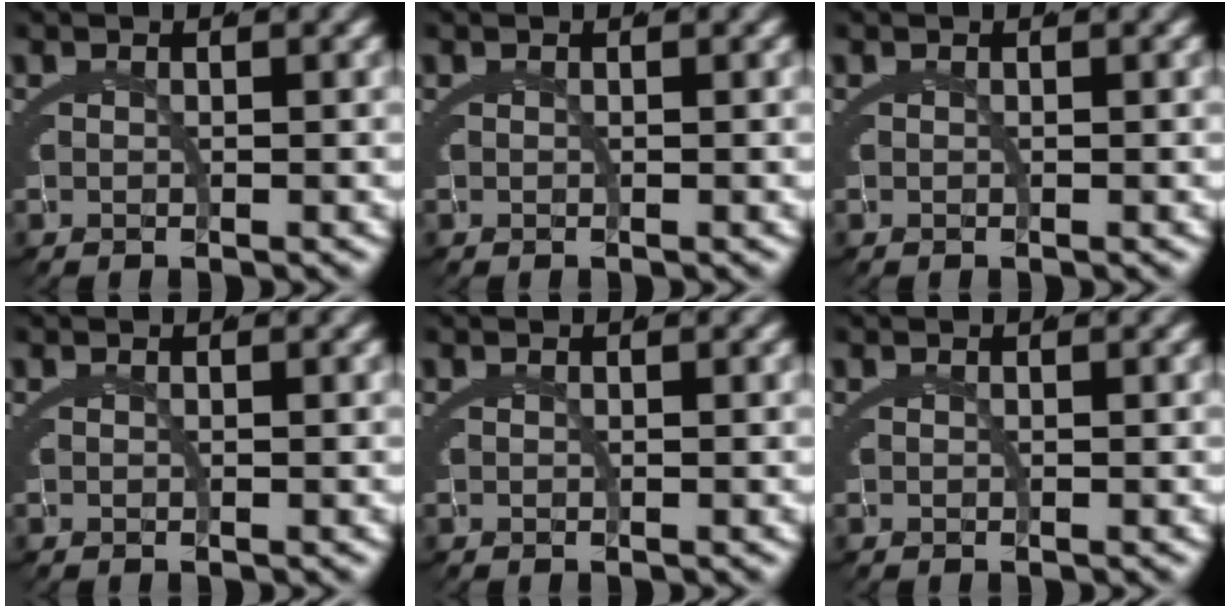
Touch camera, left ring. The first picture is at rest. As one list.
[{"total": 0.0}, {"total": 0.0}, {"total": 0.0}, {"total": 0.0}, {"total": 0.0}]